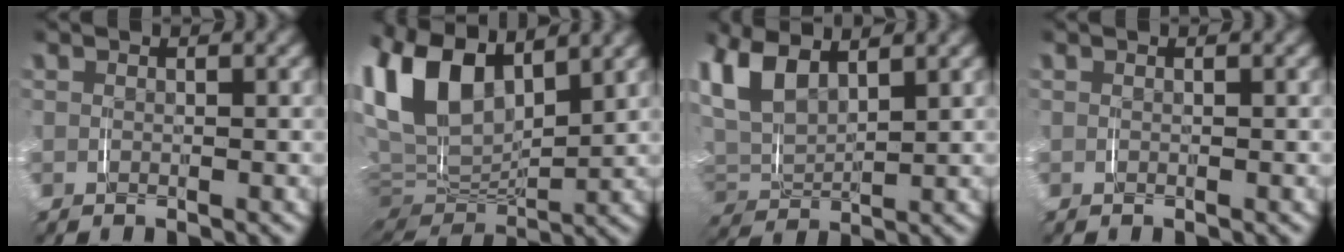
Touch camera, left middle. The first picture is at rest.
{"total": 13.3, "force": [4.6, 8.7, 9.0], "torque": [-0.208, -0.007, 0.087]}
{"total": 6.7, "force": [2.7, 4.5, 4.1], "torque": [-0.131, -0.008, 0.053]}
{"total": 0.0}